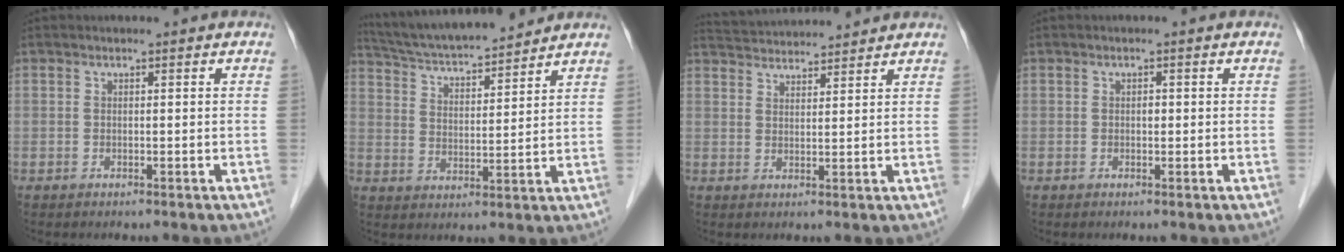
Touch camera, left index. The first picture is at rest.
{"total": 14.6, "force": [13.5, 1.5, 5.5], "torque": [-0.102, 0.015, 0.224]}
{"total": 8.6, "force": [8.5, 0.4, 1.7], "torque": [-0.038, 0.031, 0.131]}
{"total": 0.7, "force": [-0.1, 0.4, 0.5], "torque": [-0.007, -0.002, -0.004]}